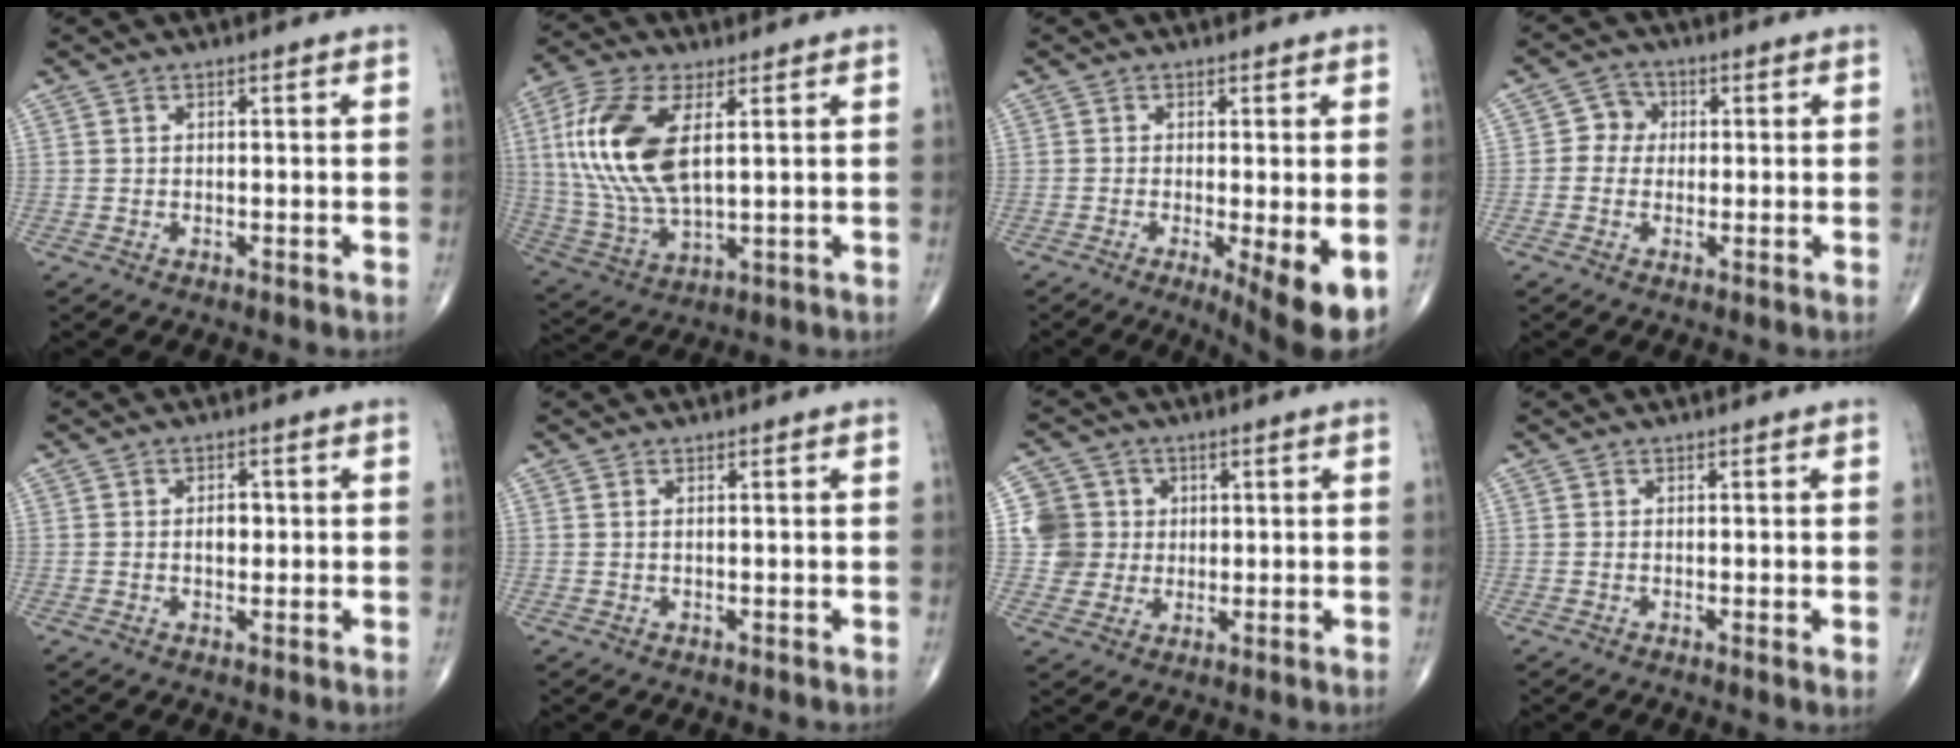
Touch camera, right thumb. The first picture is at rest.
{"total": 17.2, "force": [3.8, 7.9, 14.8], "torque": [-0.323, -0.007, 0.076]}
{"total": 6.8, "force": [-1.9, 1.2, 6.5], "torque": [-0.096, -0.019, -0.031]}
{"total": 3.8, "force": [0.2, 3.6, 1.4], "torque": [0.004, 0.010, -0.007]}
{"total": 2.5, "force": [0.0, 1.6, 1.9], "torque": [-0.020, 0.003, 0.000]}
{"total": 0.0}
{"total": 7.4, "force": [1.0, 7.3, 1.0], "torque": [0.014, 0.006, 0.017]}
{"total": 1.0, "force": [-0.1, 0.0, 1.0], "torque": [-0.019, -0.004, -0.003]}